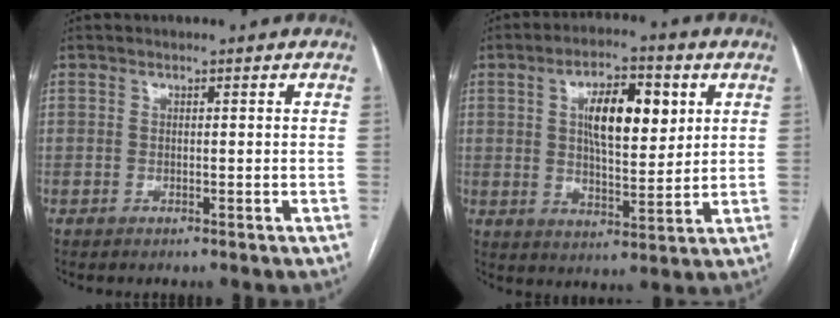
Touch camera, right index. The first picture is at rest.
{"total": 10.7, "force": [3.2, 3.9, 9.4], "torque": [-0.159, 0.012, 0.056]}